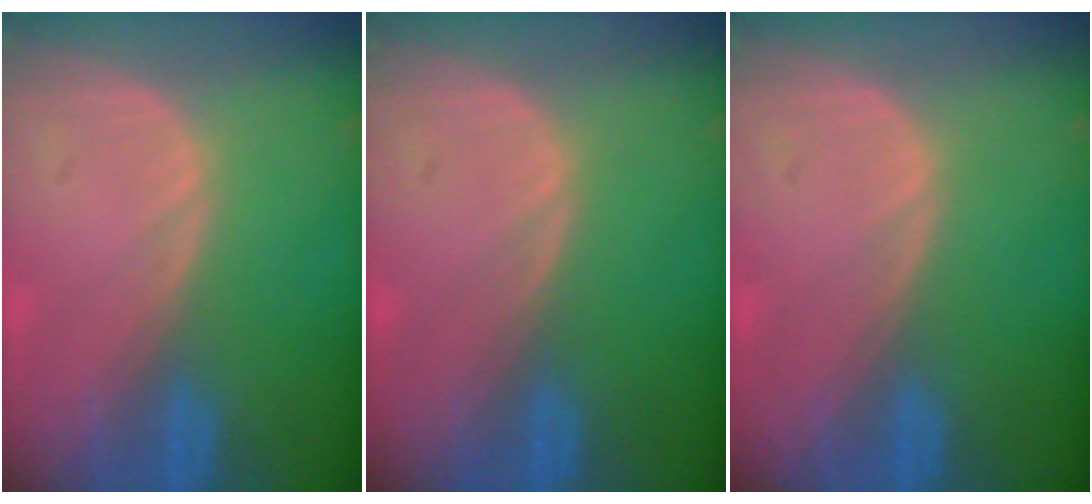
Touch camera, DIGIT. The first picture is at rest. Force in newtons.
{"total": 0.0}
{"total": 0.0}